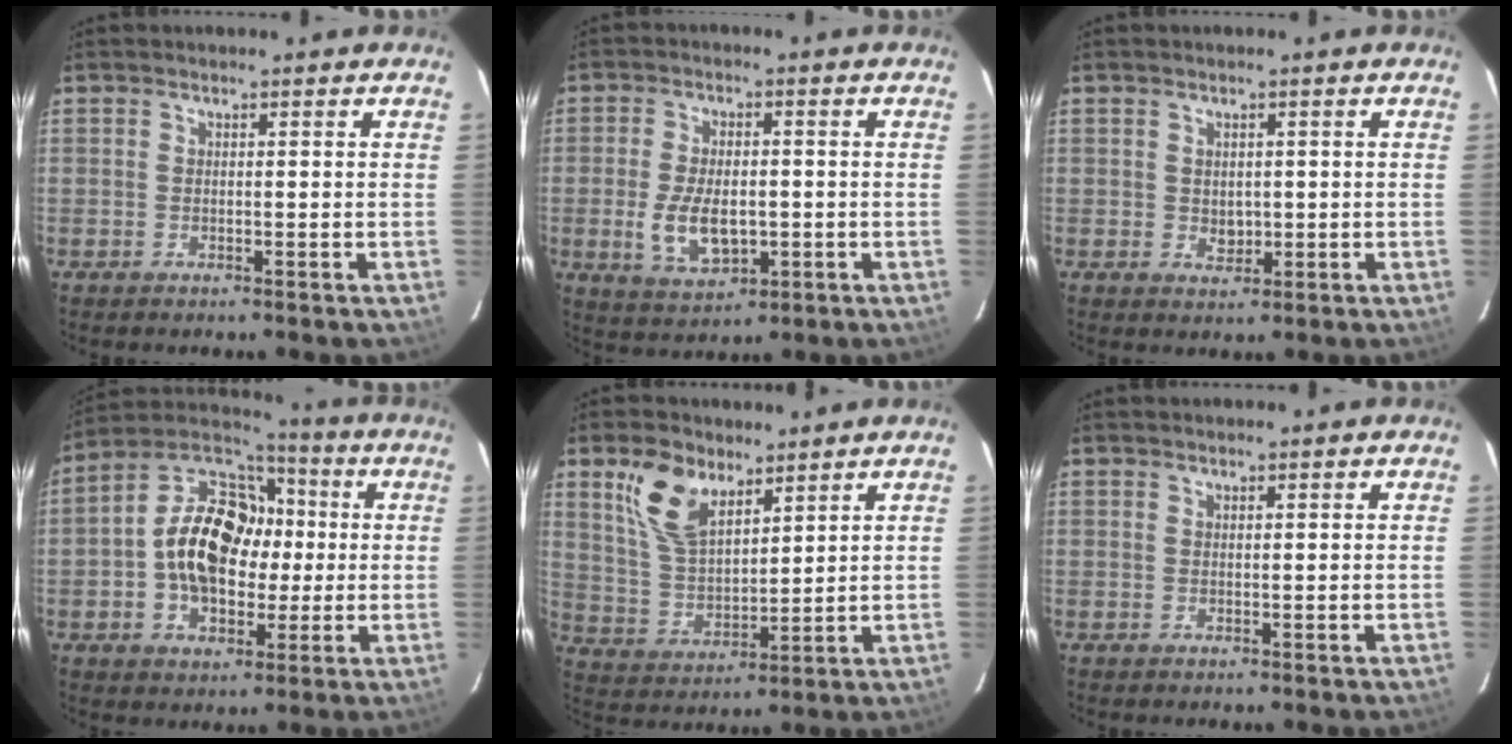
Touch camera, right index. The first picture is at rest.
{"total": 8.9, "force": [-1.8, 4.8, 7.3], "torque": [-0.153, -0.009, -0.023]}
{"total": 2.4, "force": [0.2, 2.0, 1.3], "torque": [-0.019, 0.001, 0.007]}
{"total": 17.2, "force": [-0.4, 11.7, 12.6], "torque": [-0.237, 0.040, -0.008]}
{"total": 11.0, "force": [6.6, 5.7, 6.6], "torque": [-0.134, 0.014, 0.140]}
{"total": 0.5, "force": [0.5, 0.0, 0.1], "torque": [-0.004, -0.002, 0.009]}